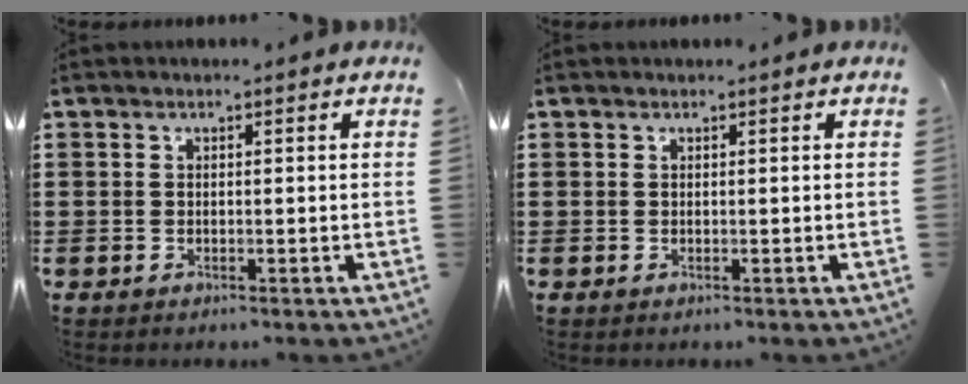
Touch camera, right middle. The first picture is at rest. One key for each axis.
{"total": 0.0}